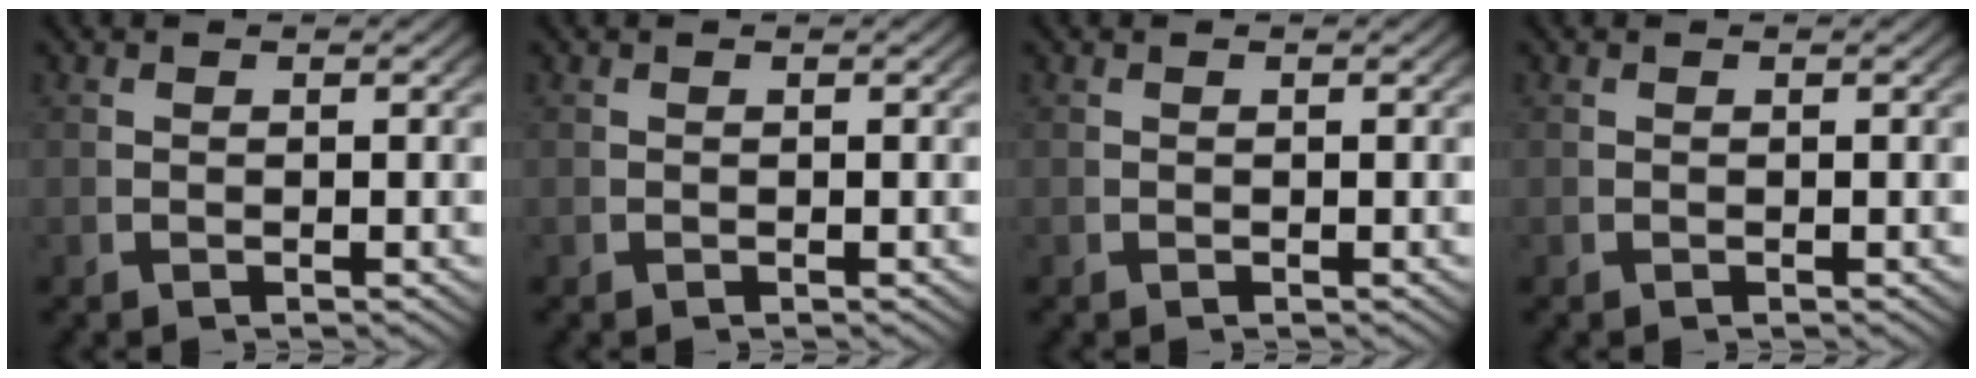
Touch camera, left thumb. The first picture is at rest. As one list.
[{"total": 0.0}, {"total": 0.0}, {"total": 0.0}]